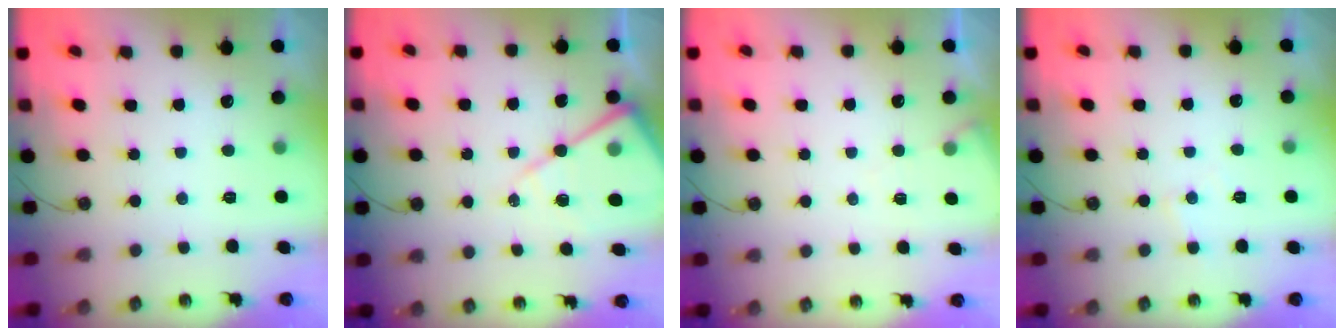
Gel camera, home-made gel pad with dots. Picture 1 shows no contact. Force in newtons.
{"total": 13.8, "press": 13.8, "slide": 1.3}
{"total": 4.8, "press": 4.7, "slide": 0.7}
{"total": 5.2, "press": 5.1, "slide": 0.7}